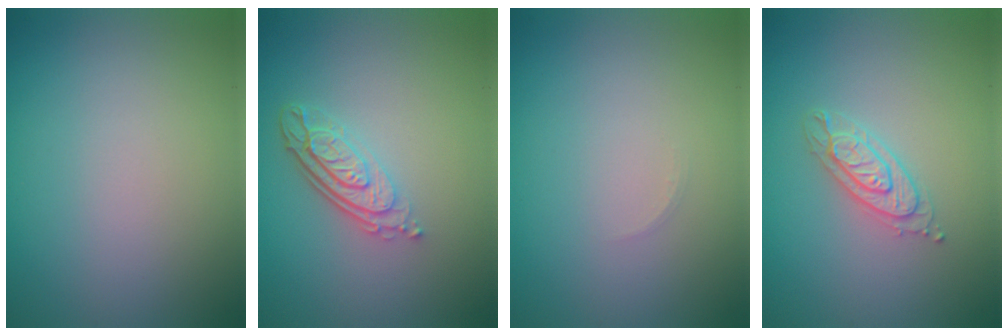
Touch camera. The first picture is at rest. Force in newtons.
{"total": 4.0, "press": 2.9, "slide": 2.8}
{"total": 0.6, "press": 0.6, "slide": 0.1}
{"total": 2.2, "press": 2.1, "slide": 0.4}